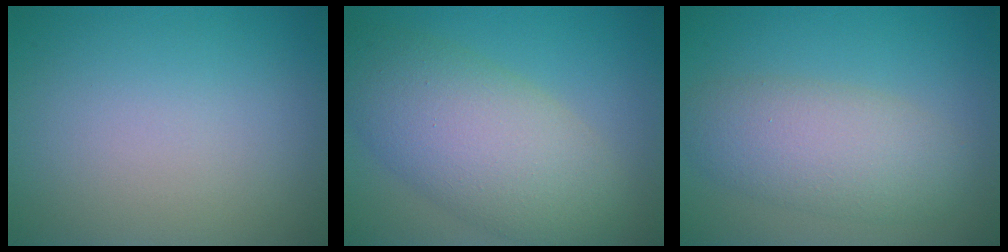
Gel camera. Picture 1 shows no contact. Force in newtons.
{"total": 8.5, "press": 8.5, "slide": 0.4}
{"total": 5.2, "press": 5.2, "slide": 0.1}